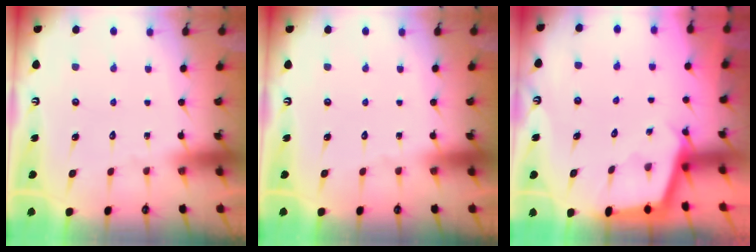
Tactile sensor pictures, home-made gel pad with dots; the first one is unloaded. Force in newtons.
{"total": 0.0}
{"total": 2.3, "press": 2.3, "slide": 0.1}